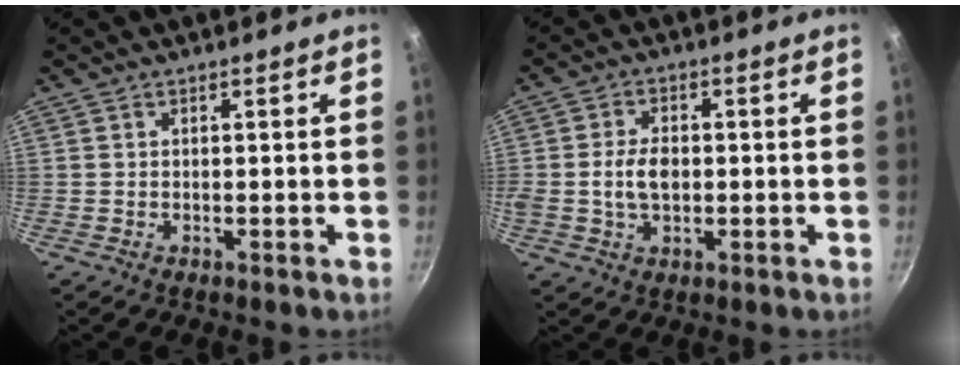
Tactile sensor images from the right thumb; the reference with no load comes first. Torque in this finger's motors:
{"motor_torque": [1.11, 1.01, 1.01, -0.16, 0.09]}